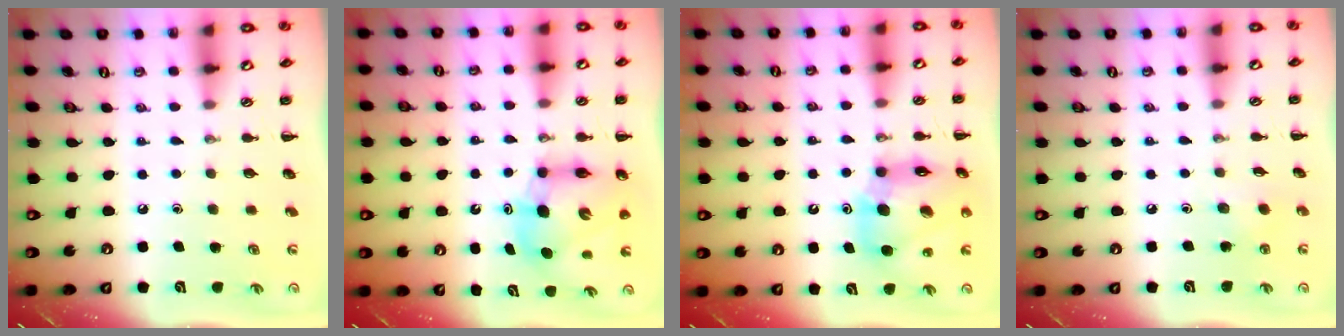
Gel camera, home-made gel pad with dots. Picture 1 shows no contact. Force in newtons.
{"total": 8.8, "press": 8.4, "slide": 2.7}
{"total": 14.4, "press": 13.8, "slide": 4.1}
{"total": 2.4, "press": 2.2, "slide": 0.9}